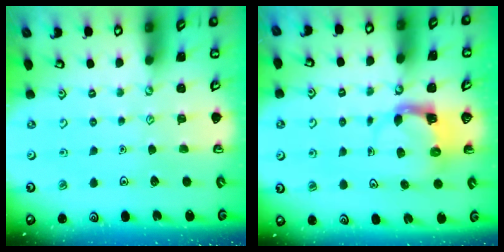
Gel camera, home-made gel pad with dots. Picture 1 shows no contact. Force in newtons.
{"total": 4.0, "press": 3.9, "slide": 0.7}